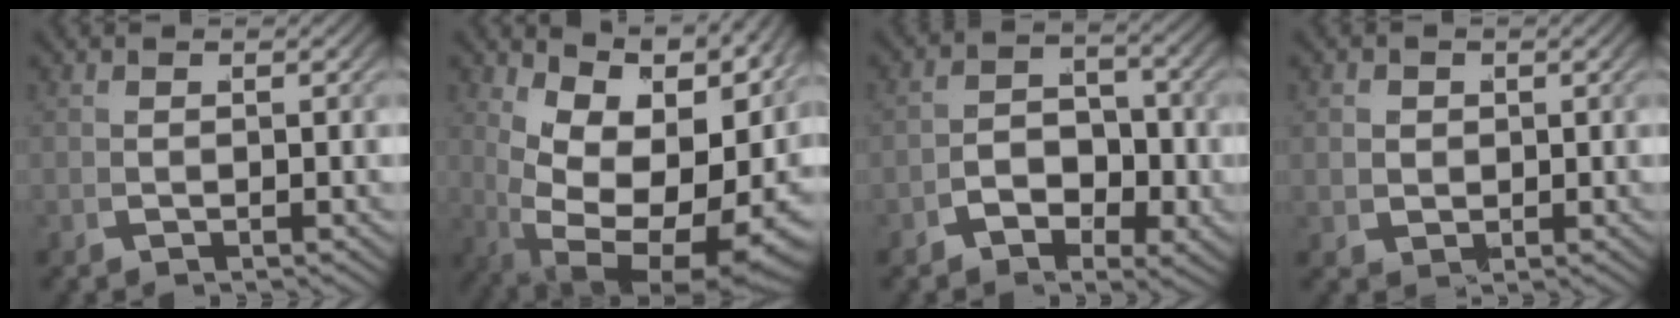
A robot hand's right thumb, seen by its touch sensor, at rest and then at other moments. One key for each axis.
{"total": 16.2, "fx": 0.1, "fy": 9.5, "fz": 13.2, "tx": -0.242, "ty": -0.056, "tz": 0.043}
{"total": 4.2, "fx": -1.0, "fy": 3.1, "fz": 2.6, "tx": -0.027, "ty": -0.005, "tz": -0.022}
{"total": 2.6, "fx": 0.7, "fy": 2.3, "fz": 1.0, "tx": -0.027, "ty": -0.006, "tz": 0.017}